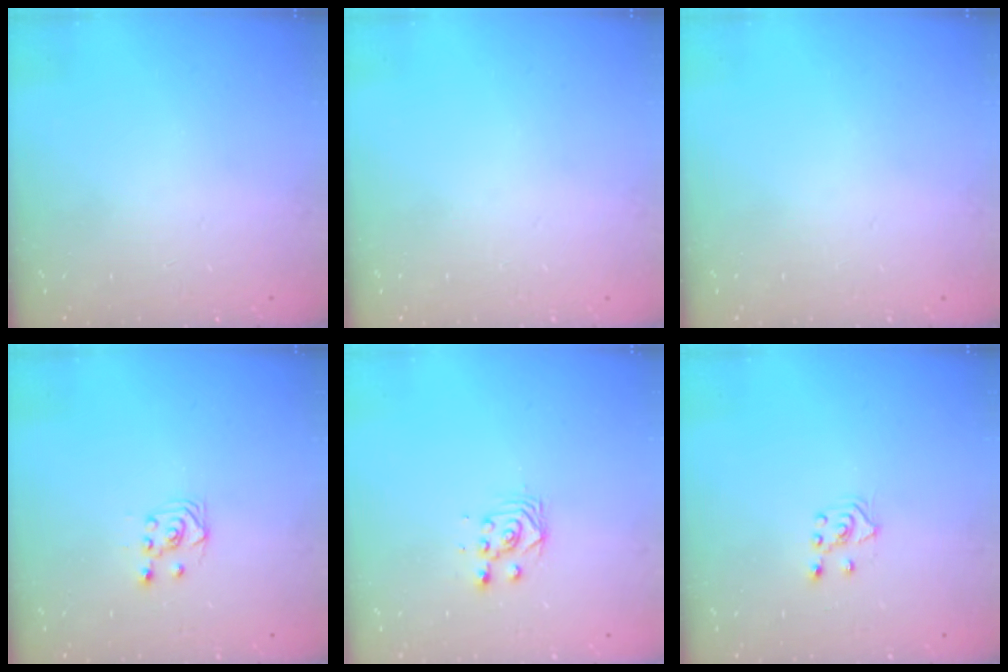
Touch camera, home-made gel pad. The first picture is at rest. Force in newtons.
{"total": 0.0}
{"total": 0.0}
{"total": 2.5, "press": 2.2, "slide": 1.2}
{"total": 3.0, "press": 3.0, "slide": 0.2}
{"total": 3.0, "press": 2.9, "slide": 0.7}